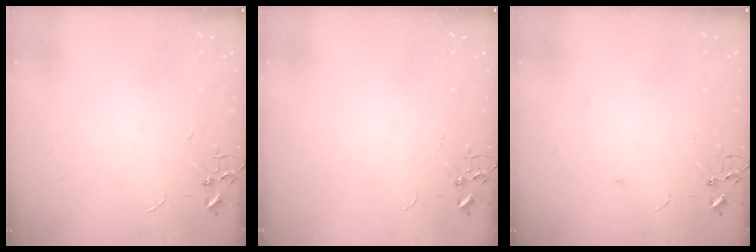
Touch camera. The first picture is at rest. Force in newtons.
{"total": 0.0}
{"total": 3.8, "press": 3.7, "slide": 1.0}